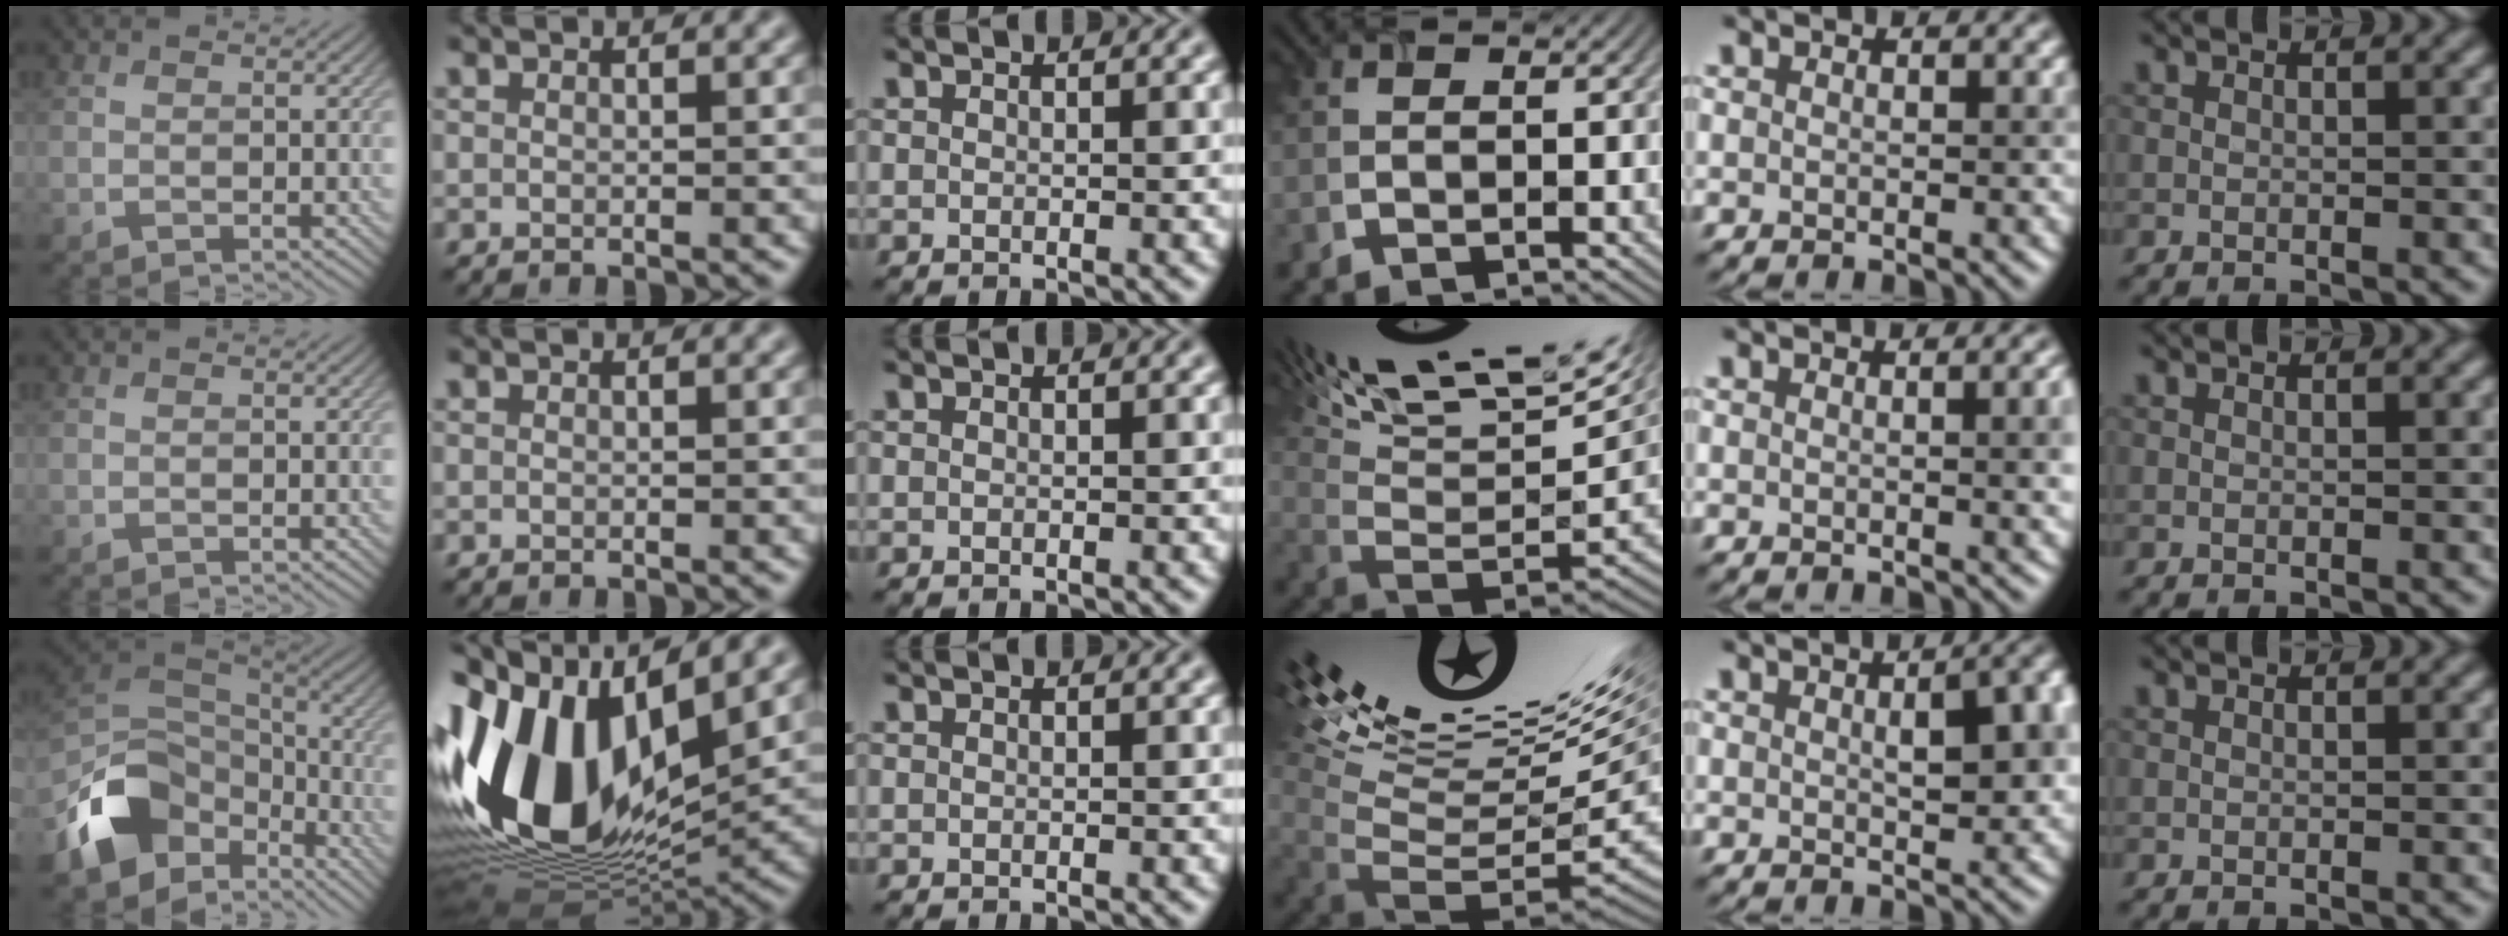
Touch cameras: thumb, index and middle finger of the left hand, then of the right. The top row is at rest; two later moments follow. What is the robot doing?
{"motion": "screw", "object": "timer"}